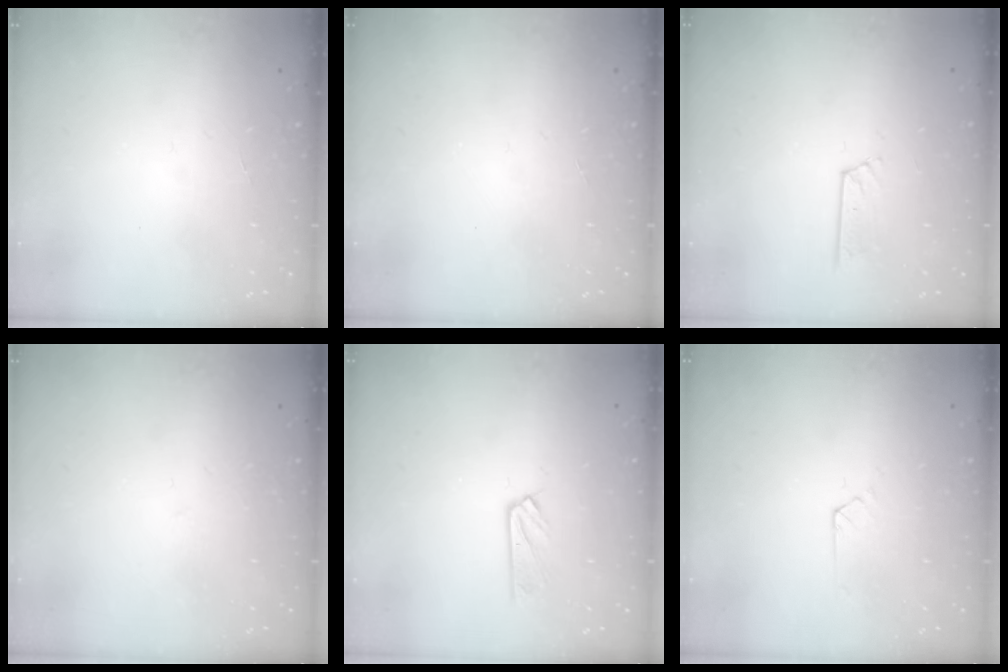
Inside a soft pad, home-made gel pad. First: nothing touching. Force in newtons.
{"total": 0.0}
{"total": 6.4, "press": 6.4, "slide": 0.2}
{"total": 2.7, "press": 2.6, "slide": 0.3}
{"total": 4.1, "press": 4.1, "slide": 0.4}
{"total": 2.7, "press": 2.7, "slide": 0.4}